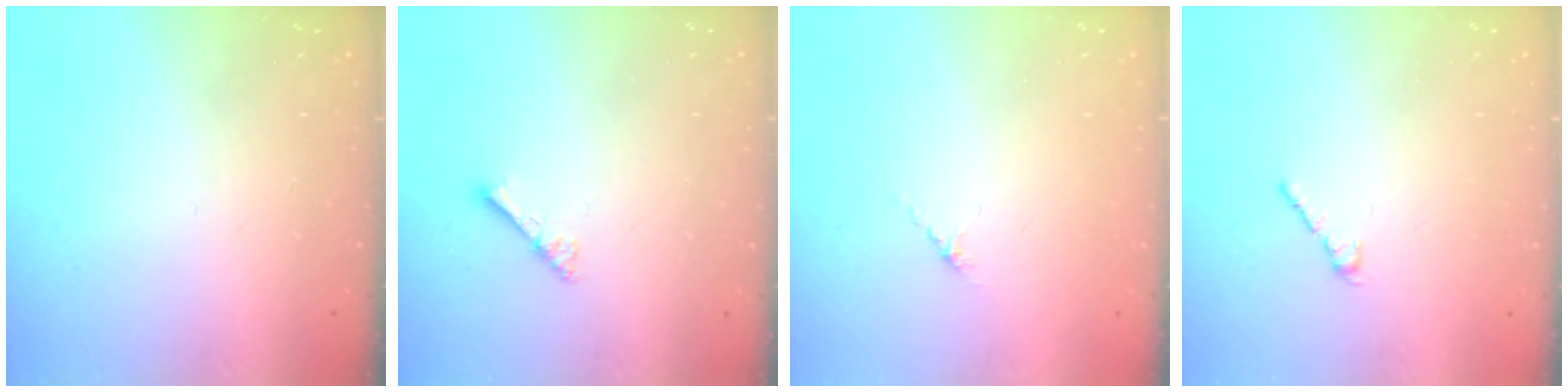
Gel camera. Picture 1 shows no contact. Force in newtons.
{"total": 3.3, "press": 3.2, "slide": 0.4}
{"total": 2.7, "press": 2.7, "slide": 0.7}
{"total": 2.5, "press": 2.4, "slide": 0.7}